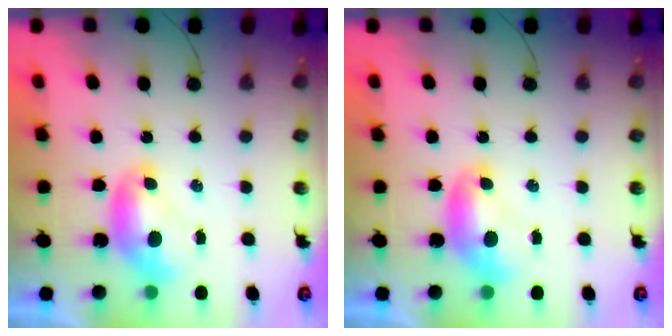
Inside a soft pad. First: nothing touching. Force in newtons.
{"total": 0.0}